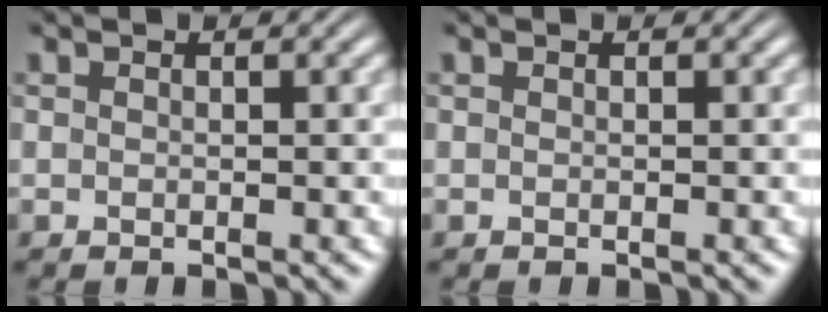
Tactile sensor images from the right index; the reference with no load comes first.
{"total": 0.0}